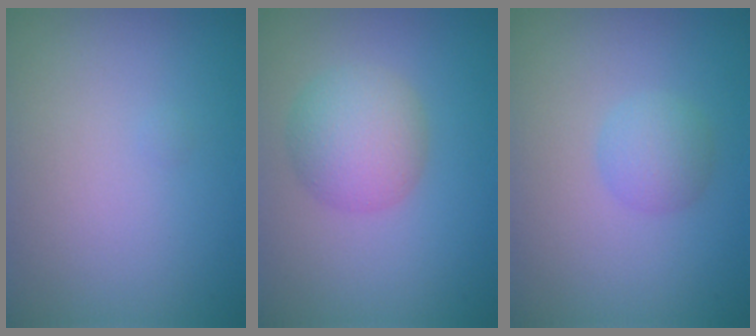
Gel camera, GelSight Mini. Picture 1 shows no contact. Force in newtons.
{"total": 4.4, "press": 4.4, "slide": 0.0}
{"total": 2.1, "press": 2.1, "slide": 0.0}